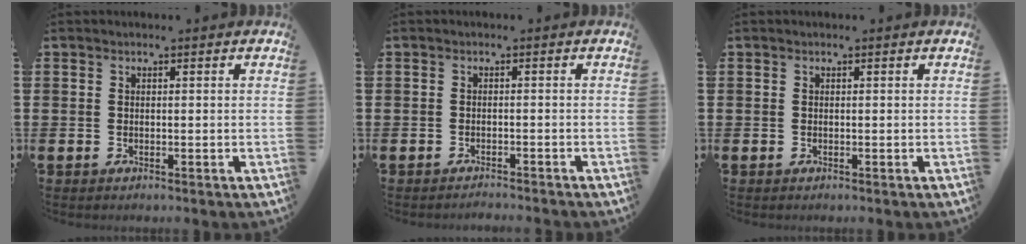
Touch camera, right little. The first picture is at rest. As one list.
[{"total": 1.0, "force": [-1.0, -0.2, 0.0], "torque": [0.000, 0.001, -0.021]}, {"total": 0.0}]